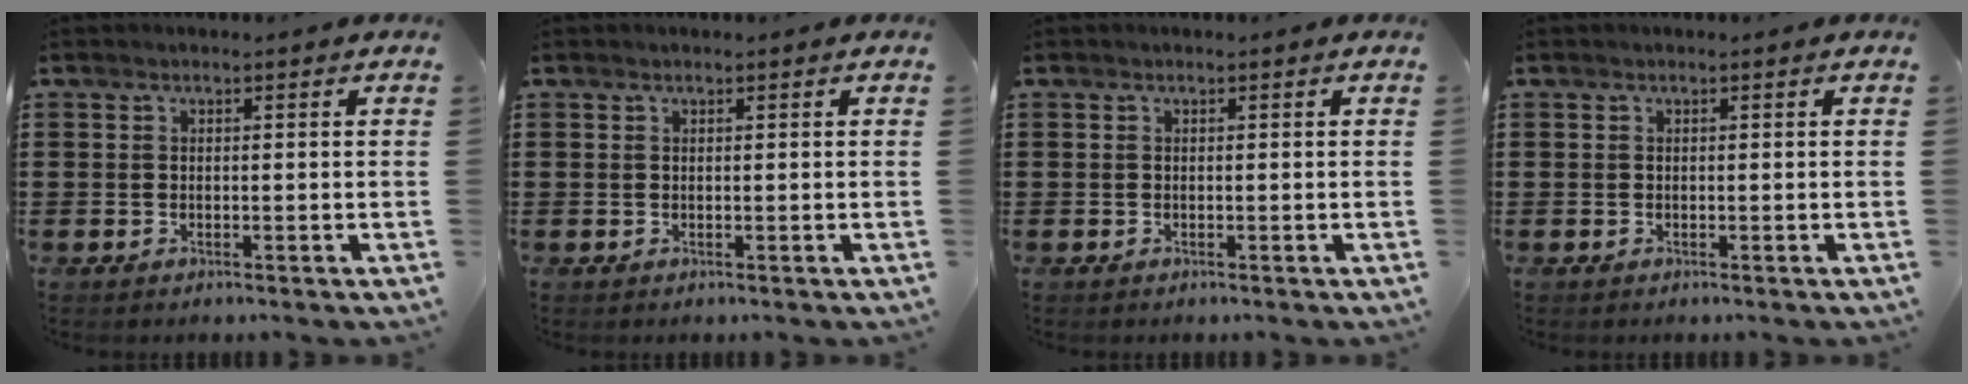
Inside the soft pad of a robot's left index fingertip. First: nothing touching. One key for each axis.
{"total": 0.0}
{"total": 0.0}
{"total": 0.0}